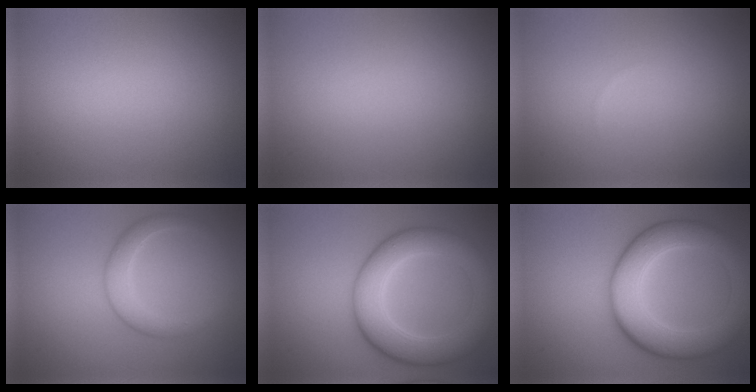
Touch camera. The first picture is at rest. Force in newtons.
{"total": 0.0}
{"total": 0.0}
{"total": 2.7, "press": 2.7, "slide": 0.2}
{"total": 7.7, "press": 7.7, "slide": 0.3}
{"total": 8.8, "press": 8.8, "slide": 0.4}